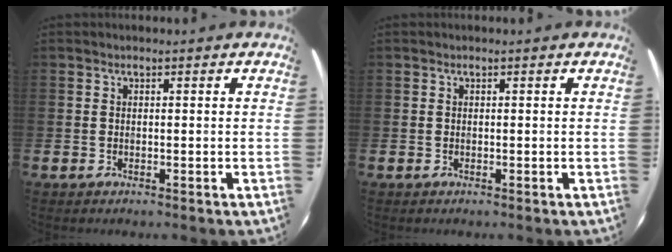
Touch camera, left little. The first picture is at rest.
{"total": 0.0}